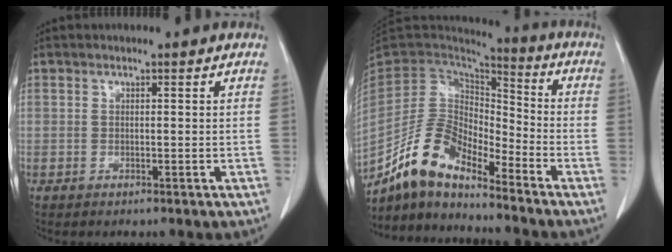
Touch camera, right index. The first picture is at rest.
{"total": 11.5, "force": [-9.8, 3.7, 4.9], "torque": [-0.102, 0.030, -0.183]}